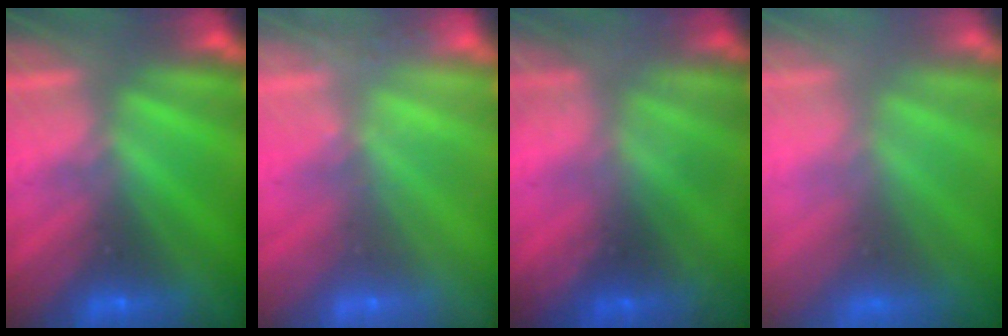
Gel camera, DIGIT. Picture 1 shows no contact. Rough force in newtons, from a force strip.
{"total": 2.4}
{"total": 1.5}
{"total": 9.4}